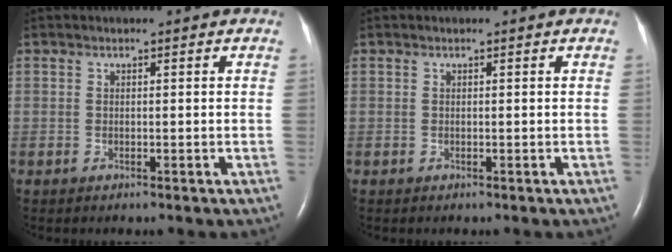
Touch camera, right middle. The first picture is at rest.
{"total": 0.0}